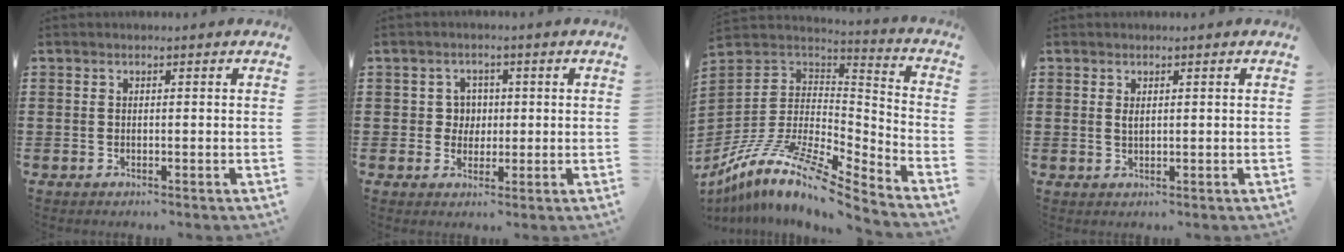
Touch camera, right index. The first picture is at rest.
{"total": 3.2, "force": [0.2, 3.0, 1.2], "torque": [-0.035, 0.010, -0.001]}
{"total": 11.9, "force": [-8.4, 2.8, 7.9], "torque": [-0.172, 0.004, -0.170]}
{"total": 1.1, "force": [0.4, 0.4, 0.9], "torque": [-0.019, 0.003, 0.006]}